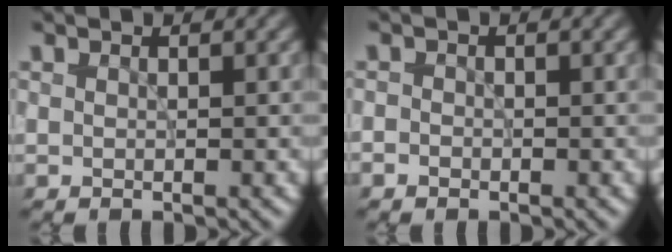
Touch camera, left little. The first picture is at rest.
{"total": 0.8, "force": [-0.4, 0.6, 0.2], "torque": [-0.003, -0.002, -0.009]}